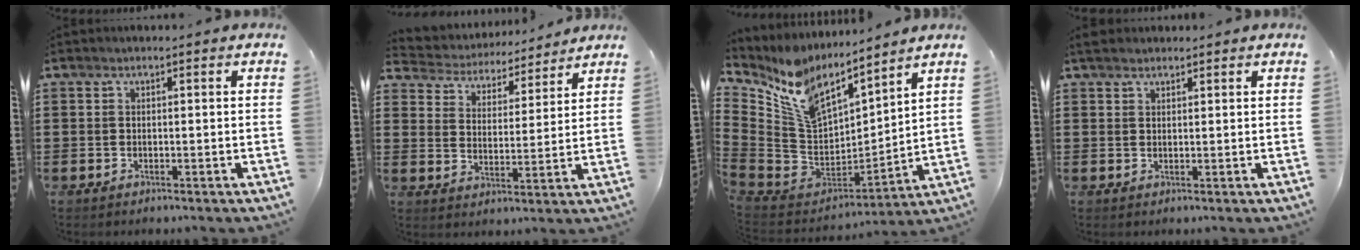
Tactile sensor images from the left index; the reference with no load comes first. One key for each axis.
{"total": 4.0, "fx": 4.0, "fy": 0.6, "fz": 0.0, "tx": -0.027, "ty": -0.031, "tz": 0.063}
{"total": 9.7, "fx": 7.1, "fy": 4.3, "fz": 5.1, "tx": -0.141, "ty": -0.055, "tz": 0.125}
{"total": 1.6, "fx": 1.4, "fy": 0.5, "fz": 0.5, "tx": -0.011, "ty": 0.004, "tz": 0.028}